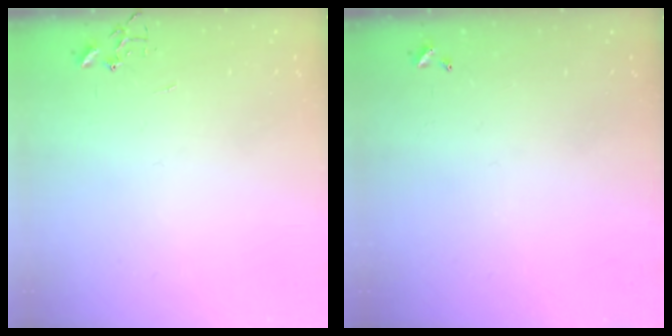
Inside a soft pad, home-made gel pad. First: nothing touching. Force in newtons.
{"total": 0.0}